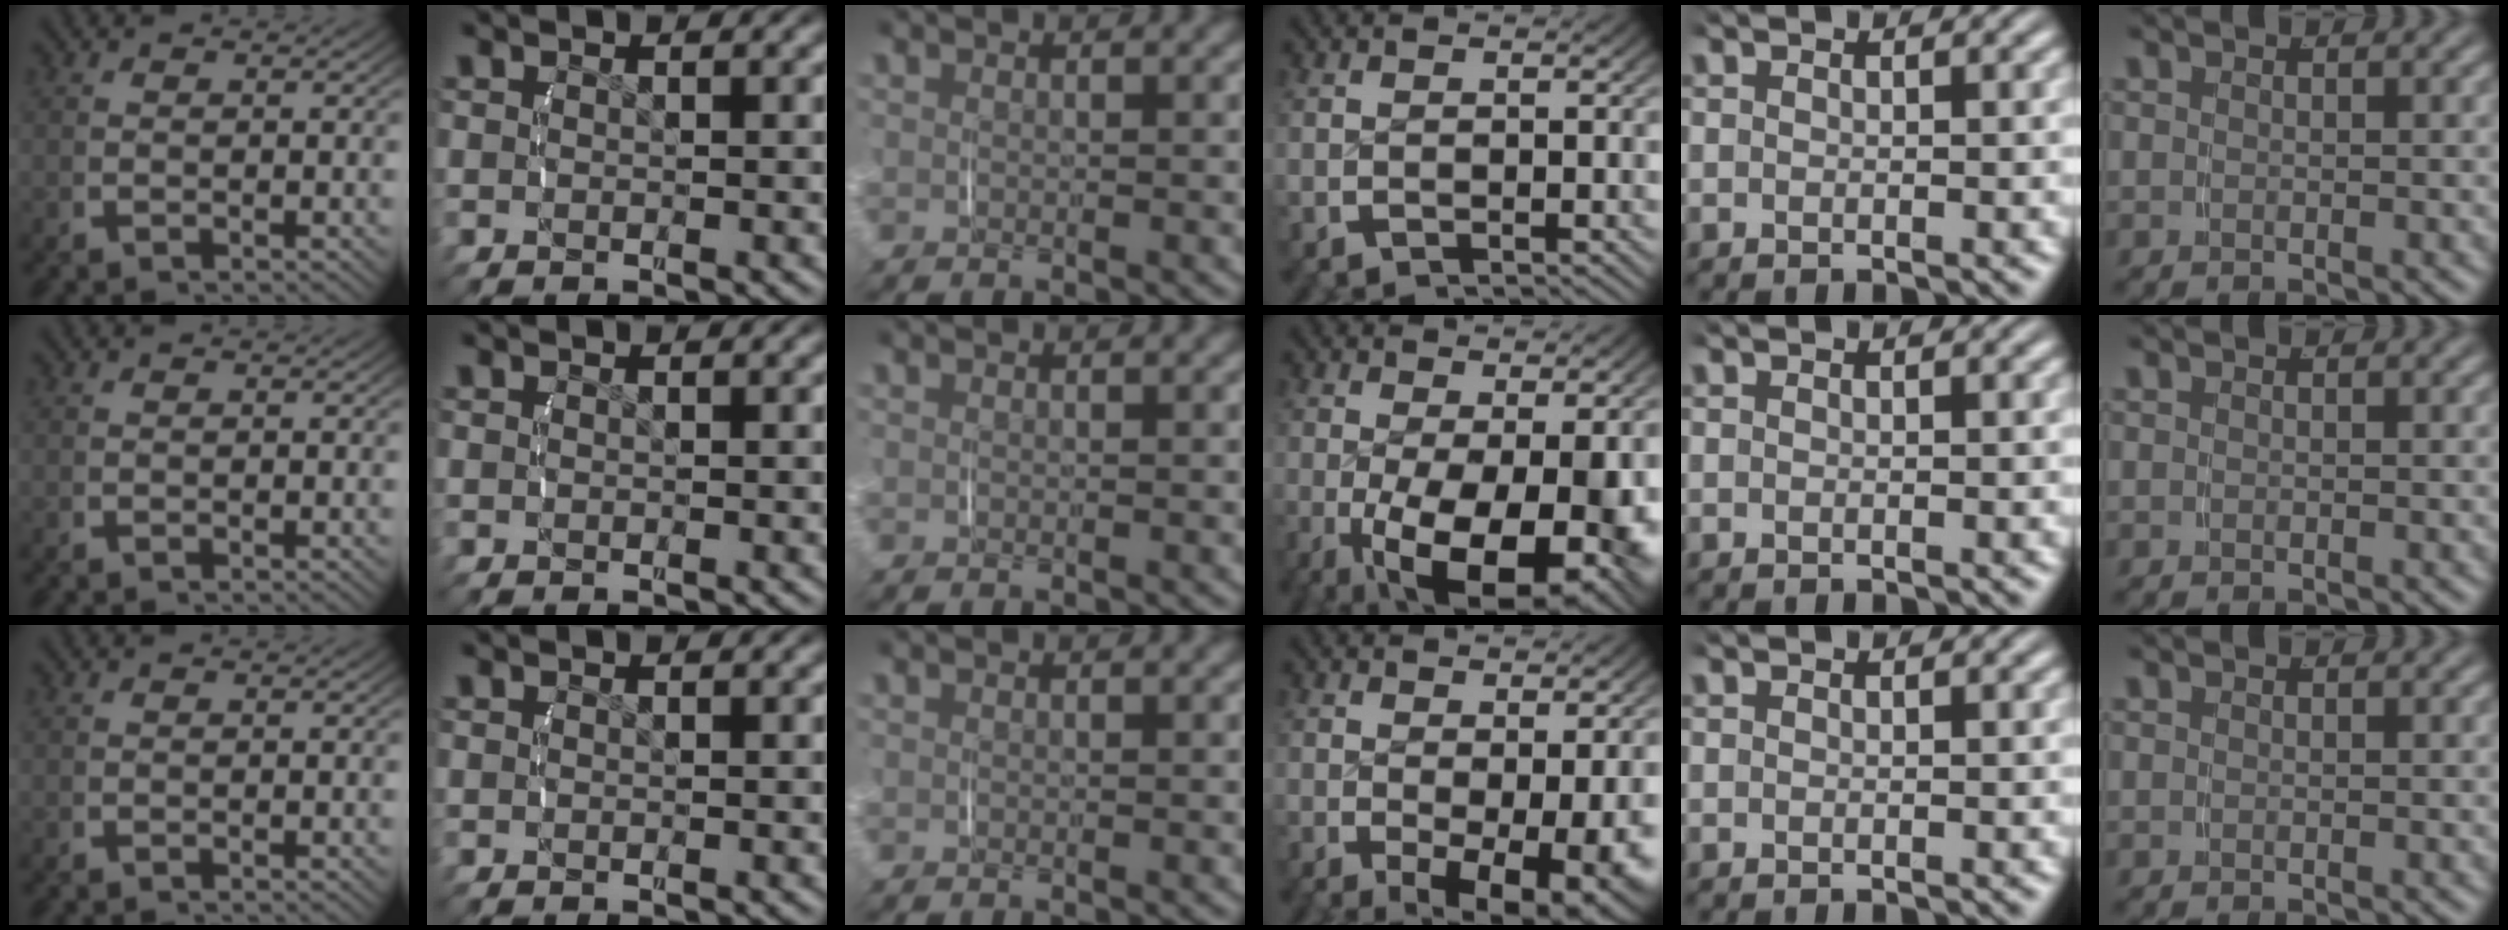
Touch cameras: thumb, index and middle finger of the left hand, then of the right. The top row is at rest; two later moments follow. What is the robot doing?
{"motion": "lift_and_place", "object": "glasses case"}